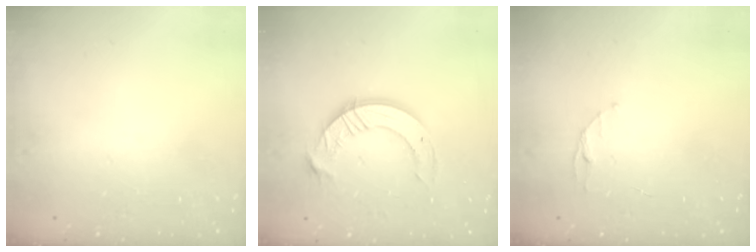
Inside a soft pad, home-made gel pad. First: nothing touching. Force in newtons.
{"total": 10.1, "press": 10.1, "slide": 0.9}
{"total": 4.4, "press": 4.4, "slide": 0.5}